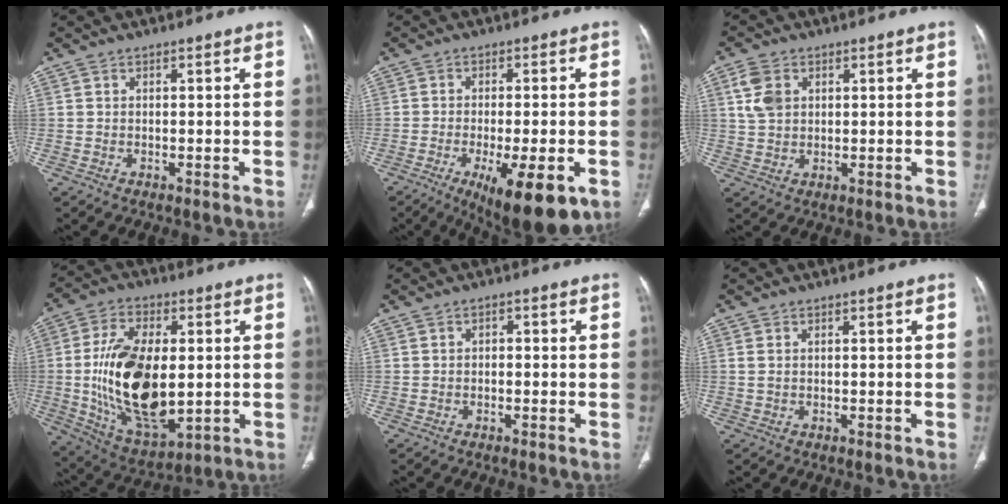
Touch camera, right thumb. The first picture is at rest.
{"total": 14.8, "force": [-6.7, 4.7, 12.4], "torque": [-0.158, -0.006, -0.088]}
{"total": 5.5, "force": [1.9, 3.9, 3.4], "torque": [-0.063, 0.001, 0.040]}
{"total": 21.2, "force": [-0.3, 11.1, 18.1], "torque": [-0.329, -0.013, 0.012]}
{"total": 1.0, "force": [-0.1, 0.7, 0.7], "torque": [-0.007, 0.006, -0.004]}
{"total": 1.0, "force": [0.3, 0.6, 0.8], "torque": [-0.026, 0.010, 0.014]}